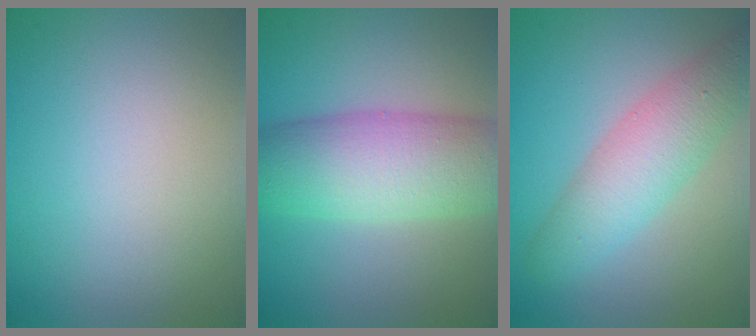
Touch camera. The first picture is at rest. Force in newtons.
{"total": 8.5, "press": 8.5, "slide": 0.0}
{"total": 5.1, "press": 5.1, "slide": 0.1}